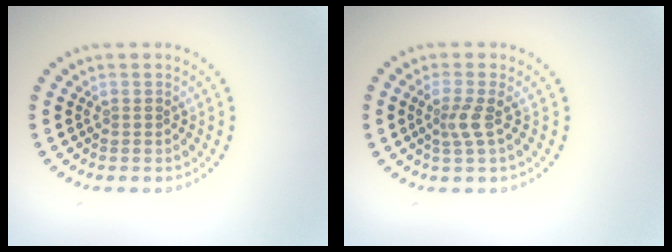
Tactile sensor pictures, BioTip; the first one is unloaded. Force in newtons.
{"total": 2.0, "press": 1.5, "slide": 1.3}